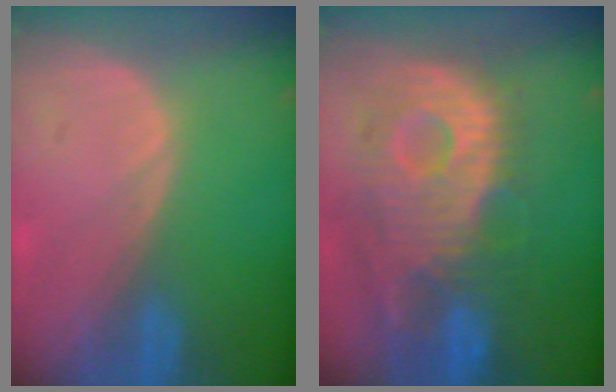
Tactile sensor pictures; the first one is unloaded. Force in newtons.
{"total": 11.8, "press": 10.6, "slide": 5.2}